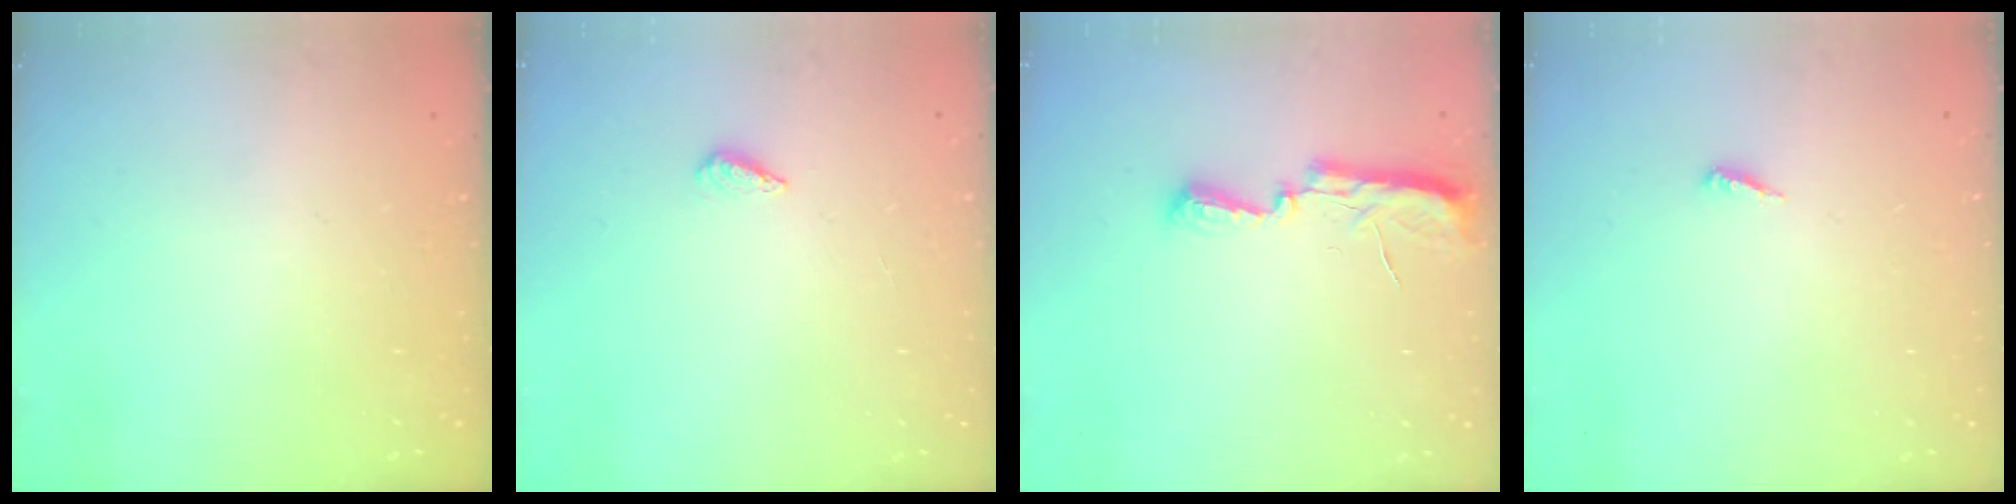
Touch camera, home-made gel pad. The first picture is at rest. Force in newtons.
{"total": 2.3, "press": 2.2, "slide": 0.8}
{"total": 7.2, "press": 7.2, "slide": 0.7}
{"total": 3.9, "press": 3.9, "slide": 0.3}